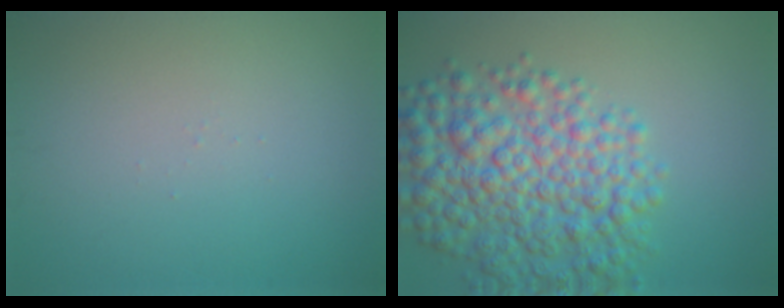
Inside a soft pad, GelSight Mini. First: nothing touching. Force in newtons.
{"total": 8.7, "press": 8.7, "slide": 0.3}